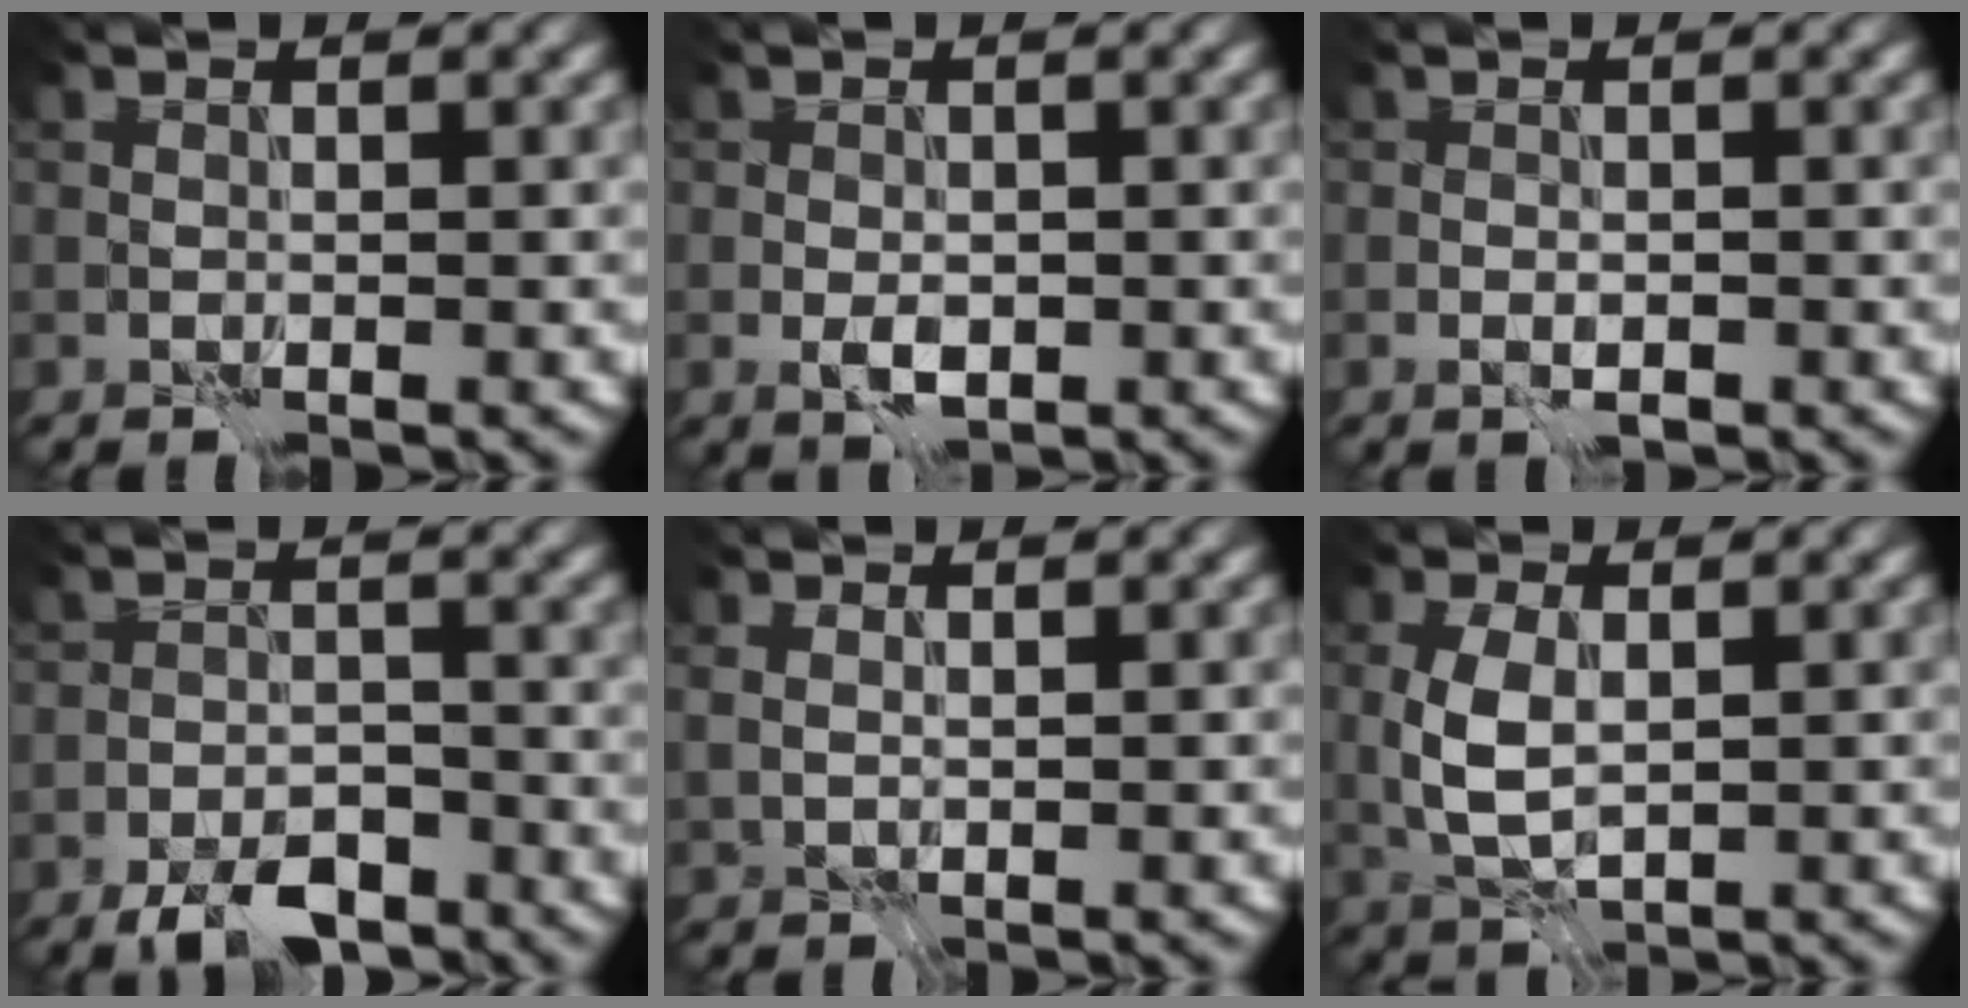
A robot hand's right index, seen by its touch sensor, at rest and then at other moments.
{"total": 1.7, "force": [-0.4, 1.1, 1.3], "torque": [-0.021, -0.004, -0.005]}
{"total": 0.9, "force": [-0.4, 0.5, 0.6], "torque": [-0.013, -0.001, -0.006]}
{"total": 5.1, "force": [-4.1, 1.8, 2.4], "torque": [-0.027, -0.002, -0.073]}
{"total": 1.0, "force": [0.6, 0.7, 0.4], "torque": [-0.007, -0.002, 0.018]}
{"total": 3.7, "force": [0.4, 2.1, 3.0], "torque": [-0.073, 0.003, 0.013]}